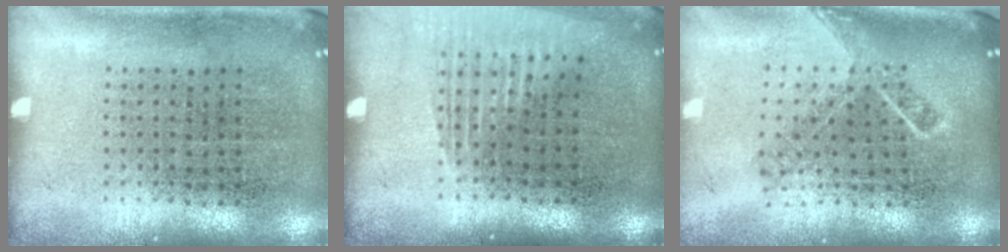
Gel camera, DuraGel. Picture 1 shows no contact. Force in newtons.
{"total": 1.3, "press": 1.2, "slide": 0.6}
{"total": 1.6, "press": 1.2, "slide": 1.1}